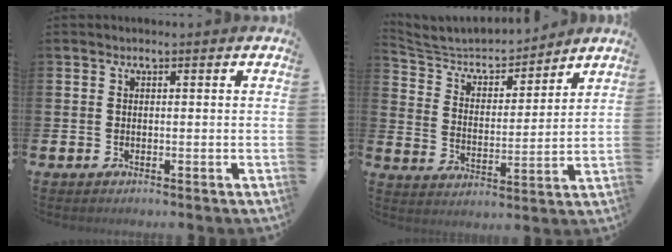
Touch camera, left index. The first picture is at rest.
{"total": 5.8, "force": [5.6, 1.5, 1.0], "torque": [-0.052, -0.042, 0.092]}